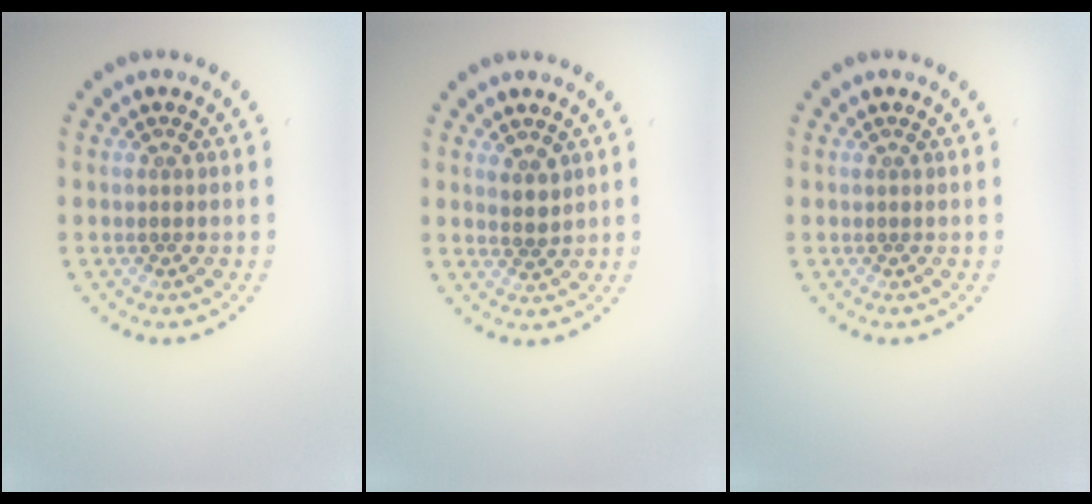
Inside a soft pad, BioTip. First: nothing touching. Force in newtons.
{"total": 1.6, "press": 1.3, "slide": 1.0}
{"total": 0.0}